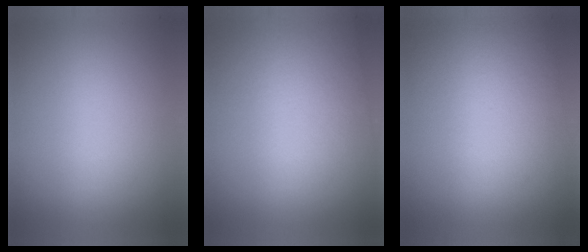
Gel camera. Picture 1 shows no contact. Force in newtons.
{"total": 2.6}
{"total": 1.4}